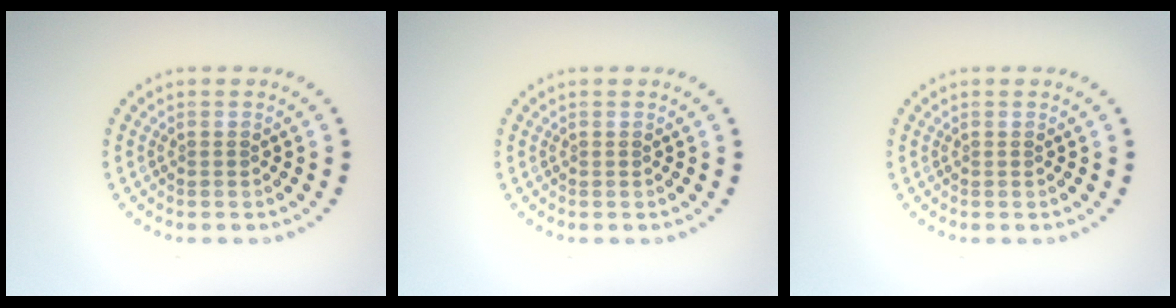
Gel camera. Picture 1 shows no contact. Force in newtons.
{"total": 0.0}
{"total": 0.0}